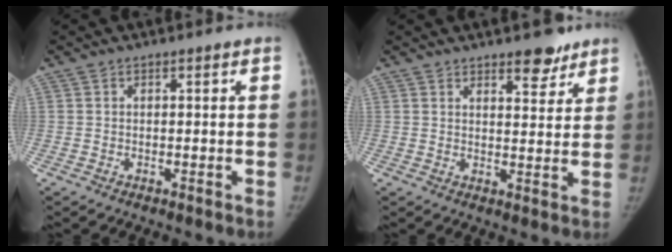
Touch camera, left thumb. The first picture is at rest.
{"total": 5.3, "force": [4.0, 2.2, 2.7], "torque": [-0.014, -0.027, 0.056]}